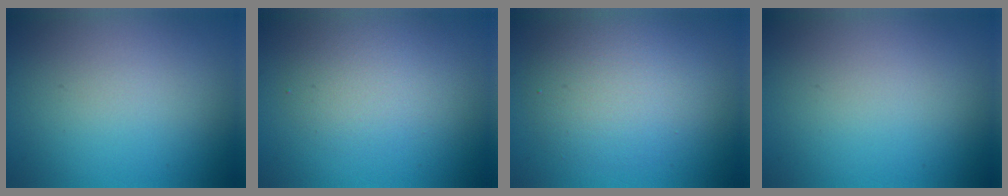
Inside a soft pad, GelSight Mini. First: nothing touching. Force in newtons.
{"total": 2.4, "press": 2.4, "slide": 0.2}
{"total": 4.5, "press": 4.5, "slide": 0.4}
{"total": 0.0}